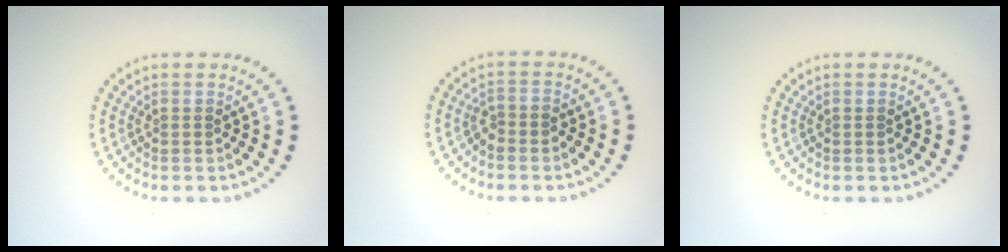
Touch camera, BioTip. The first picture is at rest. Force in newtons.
{"total": 1.3, "press": 1.1, "slide": 0.7}
{"total": 0.0}